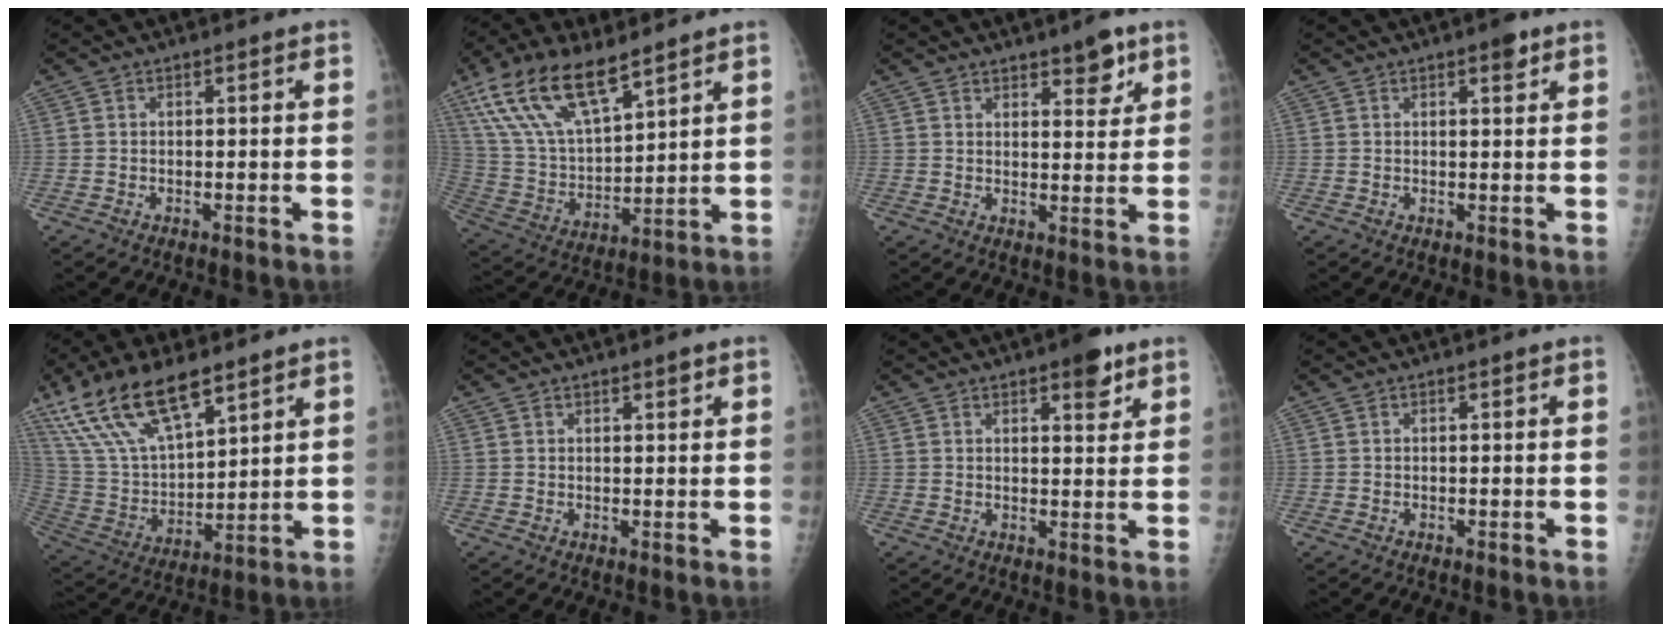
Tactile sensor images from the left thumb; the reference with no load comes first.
{"total": 17.4, "force": [11.2, 6.7, 11.5], "torque": [-0.204, -0.039, 0.226]}
{"total": 5.3, "force": [3.5, 2.0, 3.4], "torque": [-0.028, -0.023, 0.048]}
{"total": 2.4, "force": [1.5, 0.8, 1.7], "torque": [-0.016, -0.006, 0.019]}
{"total": 18.7, "force": [12.5, 7.2, 11.8], "torque": [-0.206, -0.046, 0.251]}
{"total": 1.3, "force": [1.0, 0.4, 0.7], "torque": [-0.004, -0.005, 0.014]}
{"total": 5.1, "force": [3.2, 1.8, 3.6], "torque": [-0.033, -0.016, 0.040]}
{"total": 0.0}